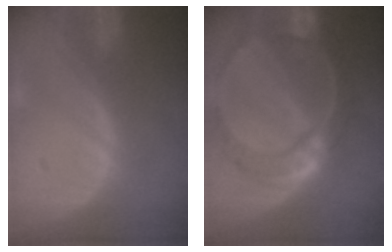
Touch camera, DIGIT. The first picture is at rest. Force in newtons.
{"total": 10.7, "press": 9.0, "slide": 5.7}